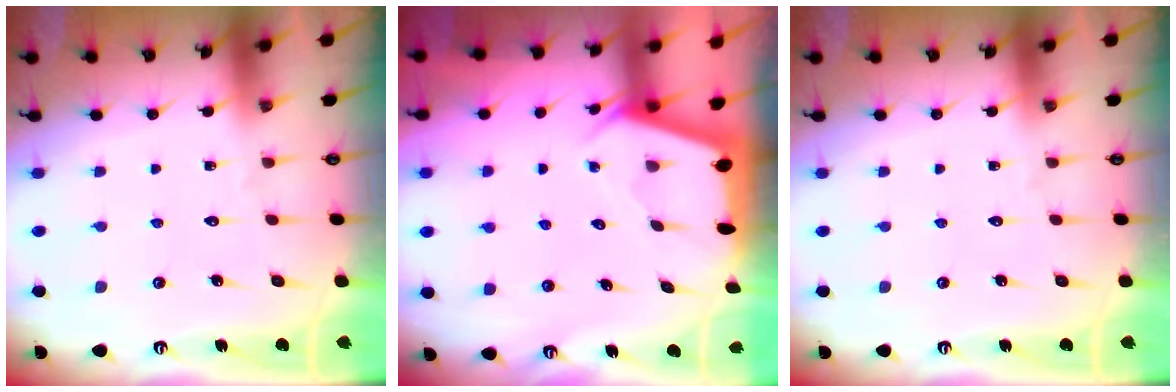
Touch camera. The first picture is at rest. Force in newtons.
{"total": 2.4, "press": 2.4, "slide": 0.3}
{"total": 0.0}